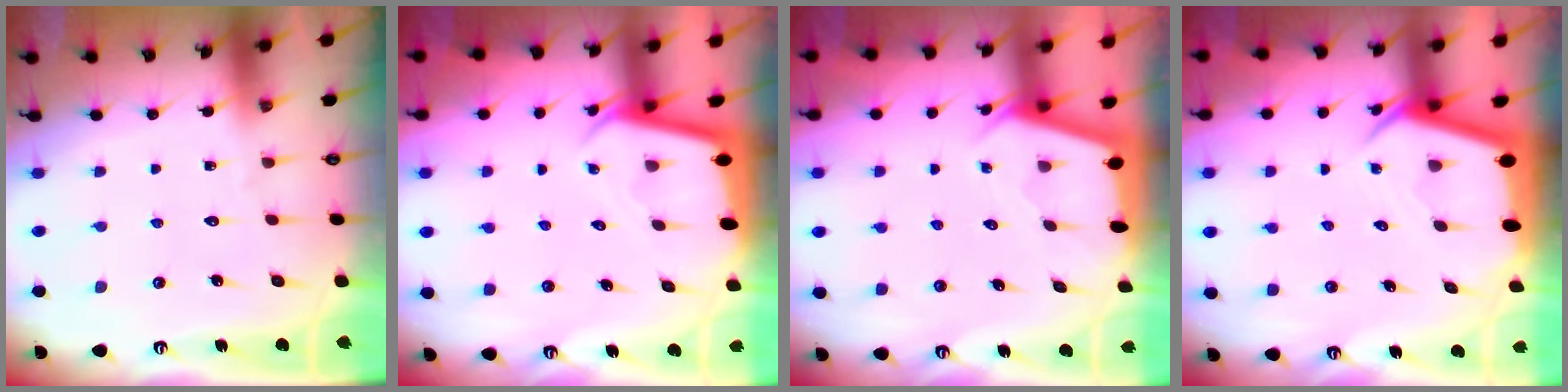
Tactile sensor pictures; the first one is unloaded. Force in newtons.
{"total": 2.5, "press": 2.5, "slide": 0.1}
{"total": 2.3, "press": 2.3, "slide": 0.3}
{"total": 3.8, "press": 3.8, "slide": 0.4}